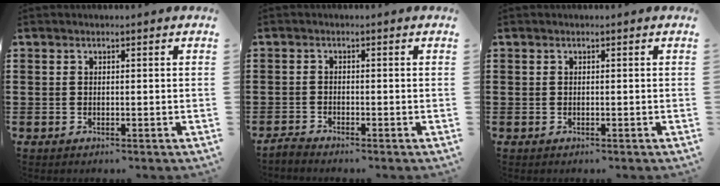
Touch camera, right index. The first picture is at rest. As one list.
[{"total": 1.4, "force": [-1.4, -0.1, 0.0], "torque": [-0.006, -0.002, -0.027]}, {"total": 0.0}]